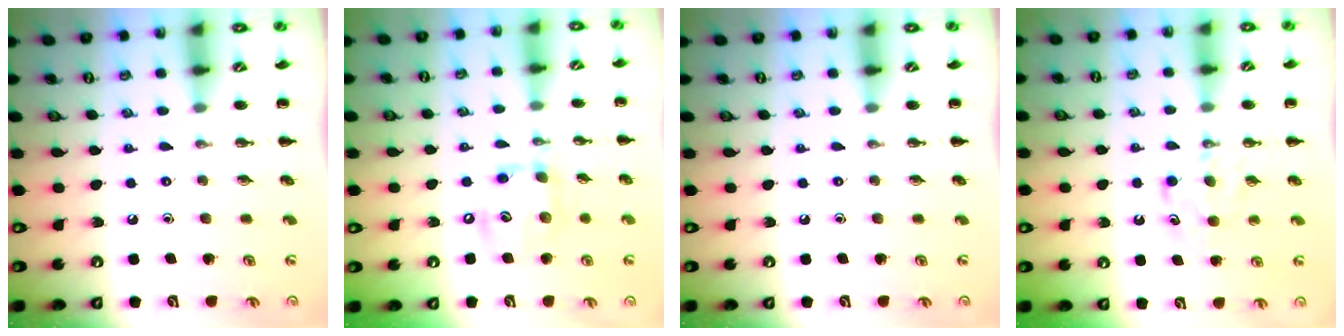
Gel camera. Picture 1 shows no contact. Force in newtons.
{"total": 12.2, "press": 12.1, "slide": 1.8}
{"total": 0.0}
{"total": 5.7, "press": 5.6, "slide": 1.5}